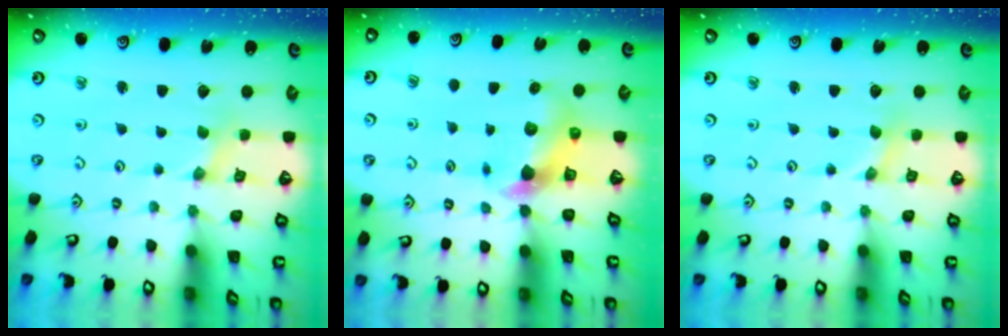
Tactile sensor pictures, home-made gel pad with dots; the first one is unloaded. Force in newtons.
{"total": 5.4, "press": 5.4, "slide": 0.5}
{"total": 0.8, "press": 0.8, "slide": 0.2}